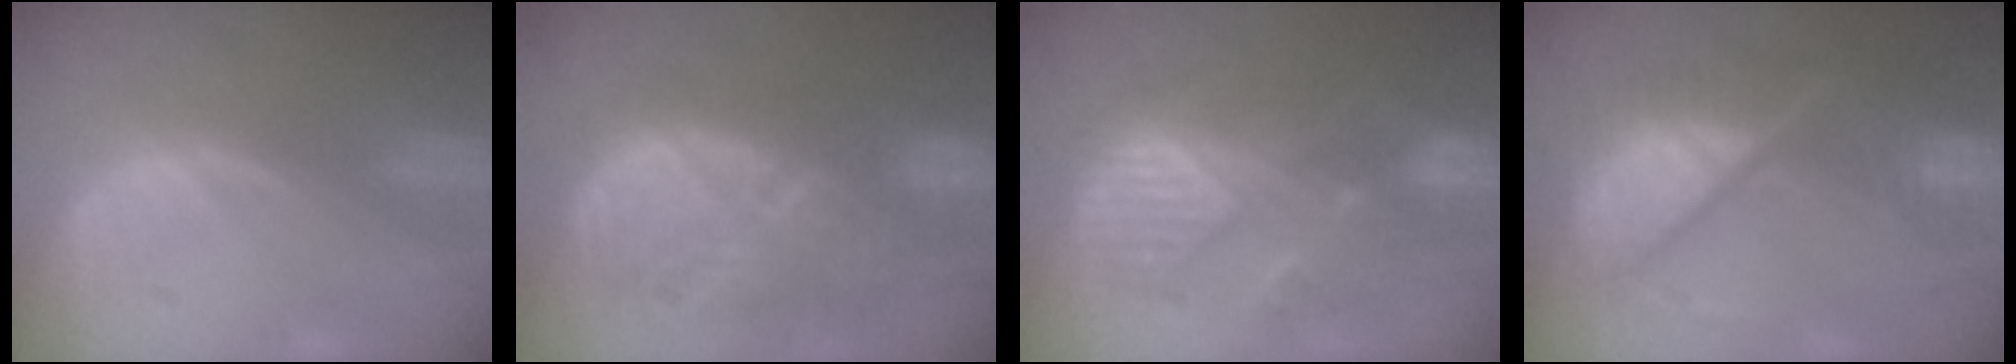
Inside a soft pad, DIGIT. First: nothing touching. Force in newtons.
{"total": 12.0, "press": 11.3, "slide": 4.1}
{"total": 9.4, "press": 9.3, "slide": 1.6}
{"total": 11.0, "press": 10.9, "slide": 1.4}